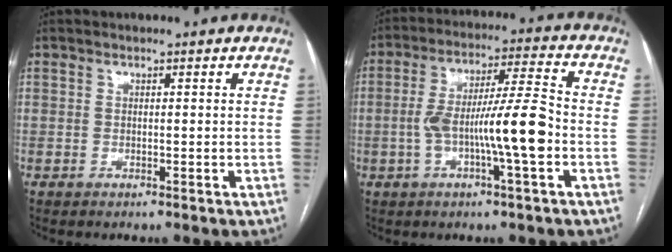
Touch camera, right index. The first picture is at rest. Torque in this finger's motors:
{"motor_torque": [0.52, -0.13, 0.78, 0.13]}